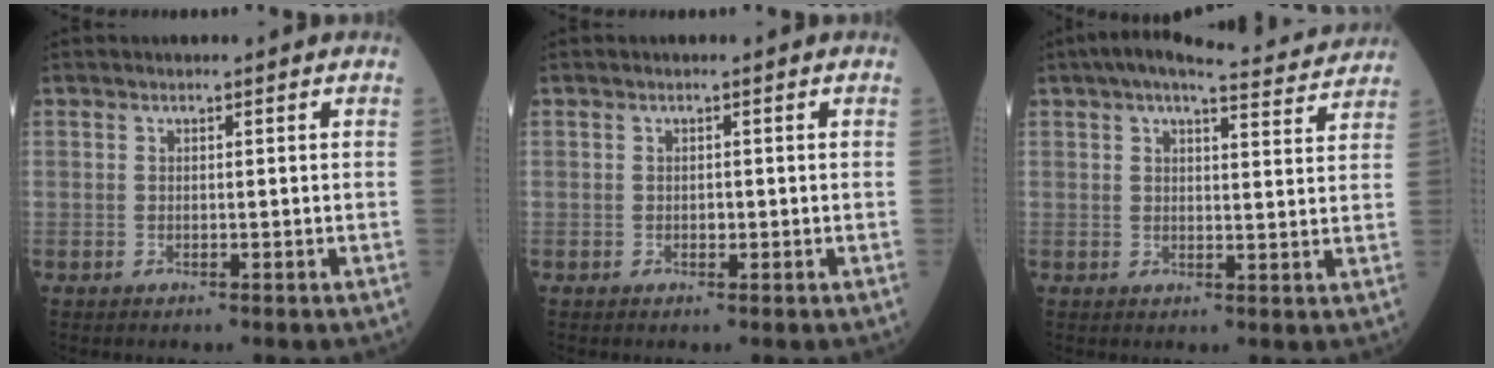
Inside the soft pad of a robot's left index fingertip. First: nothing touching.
{"total": 0.6, "force": [-0.1, 0.4, 0.4], "torque": [-0.008, 0.001, -0.004]}
{"total": 13.0, "force": [11.9, 1.4, 5.0], "torque": [-0.071, 0.015, 0.144]}